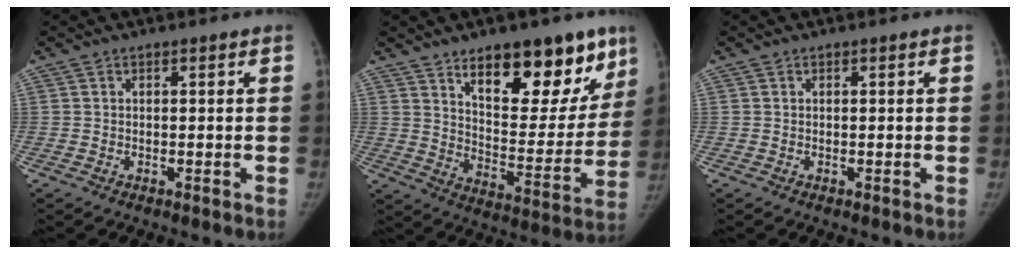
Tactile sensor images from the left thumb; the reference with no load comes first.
{"total": 20.7, "force": [12.6, 9.1, 13.6], "torque": [-0.124, -0.070, 0.193]}
{"total": 0.0}